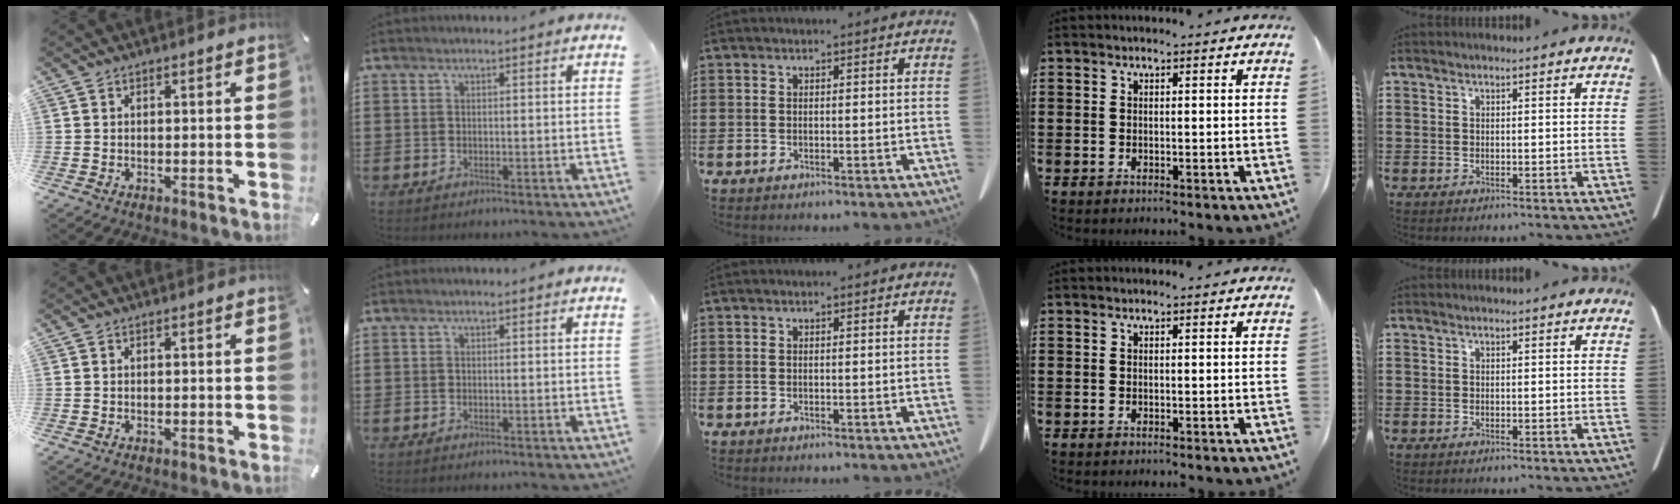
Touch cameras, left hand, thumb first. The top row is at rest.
{}